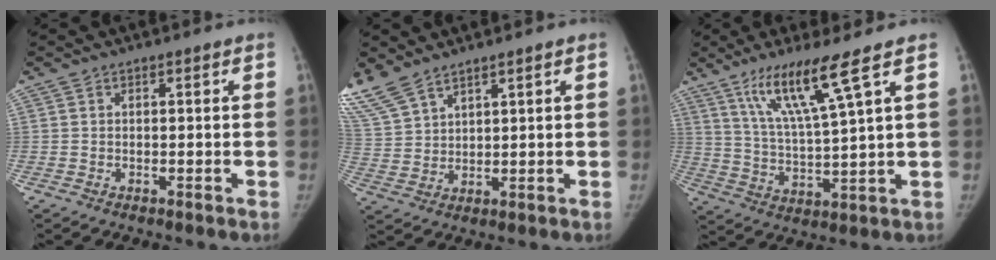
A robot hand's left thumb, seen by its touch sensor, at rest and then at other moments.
{"total": 9.9, "force": [7.8, 4.3, 4.2], "torque": [-0.098, -0.011, 0.173]}
{"total": 11.1, "force": [6.6, -0.3, 9.0], "torque": [-0.173, -0.037, 0.134]}